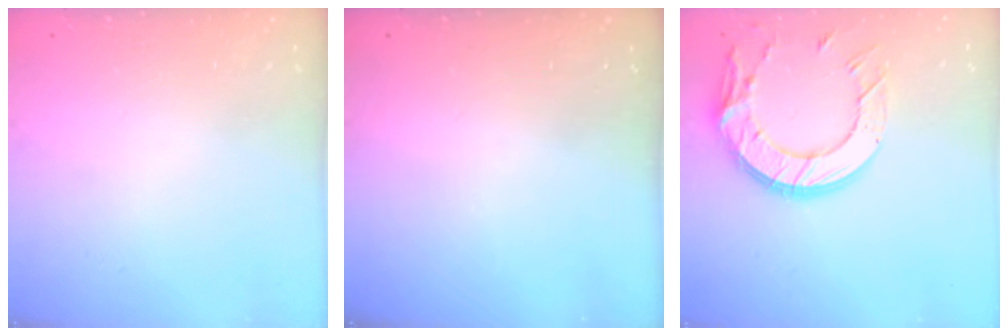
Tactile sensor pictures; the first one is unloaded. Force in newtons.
{"total": 0.0}
{"total": 17.3, "press": 17.2, "slide": 1.3}